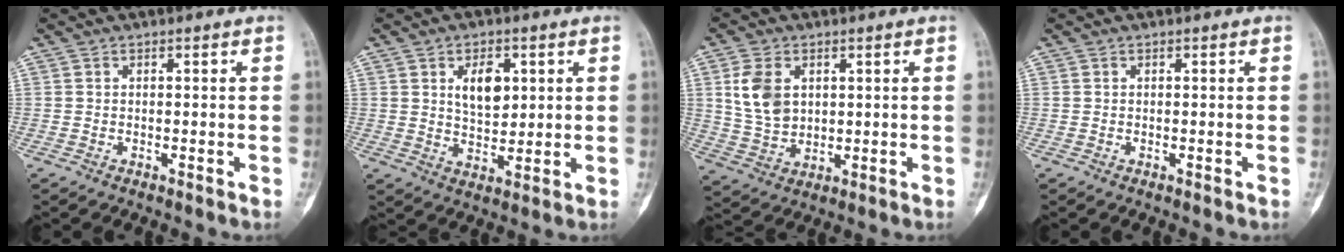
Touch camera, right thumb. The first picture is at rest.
{"total": 7.3, "force": [2.3, 4.4, 5.4], "torque": [-0.068, -0.015, 0.045]}
{"total": 8.7, "force": [2.4, 6.1, 5.8], "torque": [-0.097, -0.008, 0.056]}
{"total": 0.0}